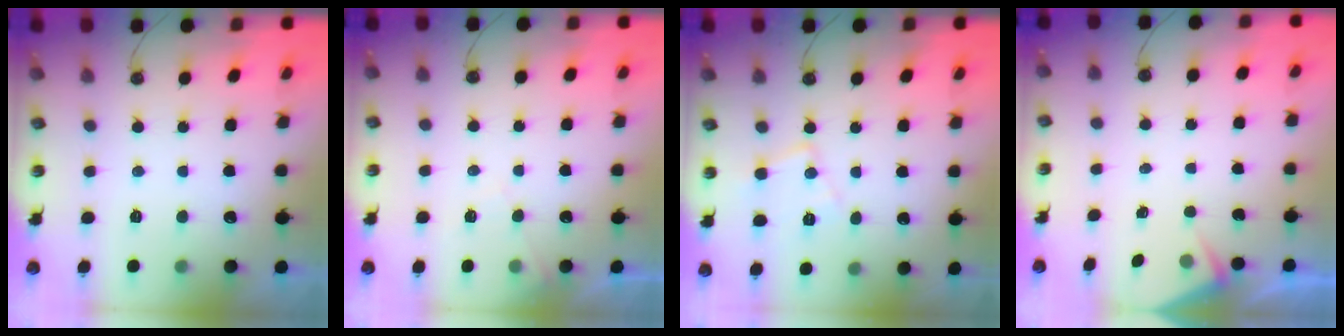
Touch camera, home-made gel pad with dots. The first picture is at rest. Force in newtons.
{"total": 4.9, "press": 4.9, "slide": 0.7}
{"total": 8.5, "press": 8.5, "slide": 0.6}
{"total": 2.5, "press": 2.5, "slide": 0.4}